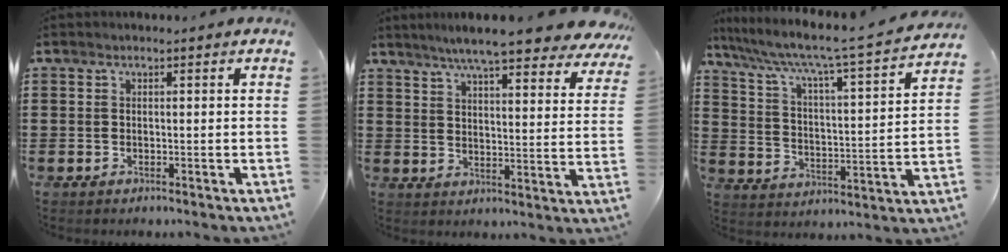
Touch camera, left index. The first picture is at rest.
{"total": 8.7, "force": [7.5, 0.2, 4.4], "torque": [-0.095, -0.036, 0.129]}
{"total": 5.4, "force": [4.5, -0.2, 3.0], "torque": [-0.083, -0.050, 0.063]}